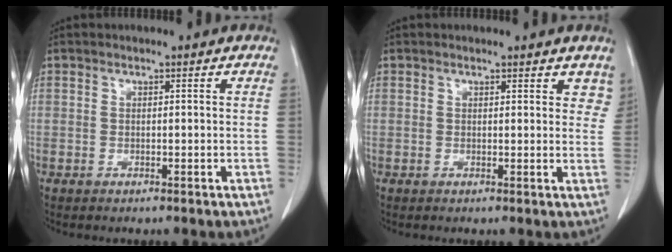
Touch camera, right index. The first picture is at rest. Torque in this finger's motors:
{"motor_torque": [-0.05, -0.11, -0.06, -0.01]}